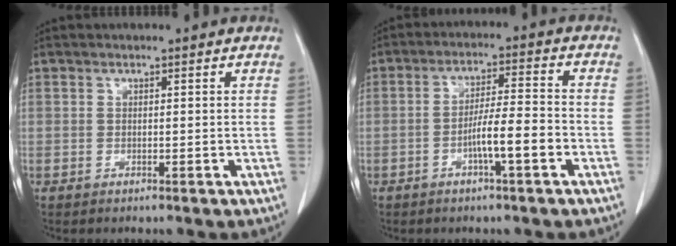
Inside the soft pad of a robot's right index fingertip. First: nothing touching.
{"total": 6.5, "force": [-2.7, 0.3, 5.9], "torque": [-0.107, 0.008, -0.048]}